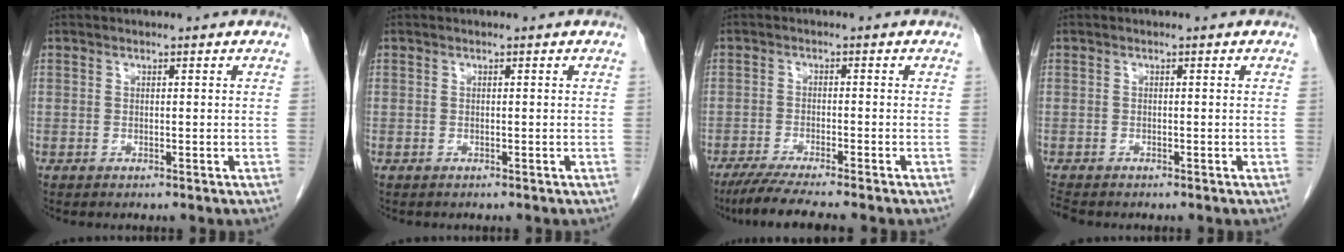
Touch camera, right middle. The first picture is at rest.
{"total": 0.0}
{"total": 7.4, "force": [-6.2, -0.4, 4.0], "torque": [-0.060, -0.022, -0.103]}
{"total": 1.7, "force": [-1.6, 0.4, 0.5], "torque": [-0.018, -0.009, -0.028]}